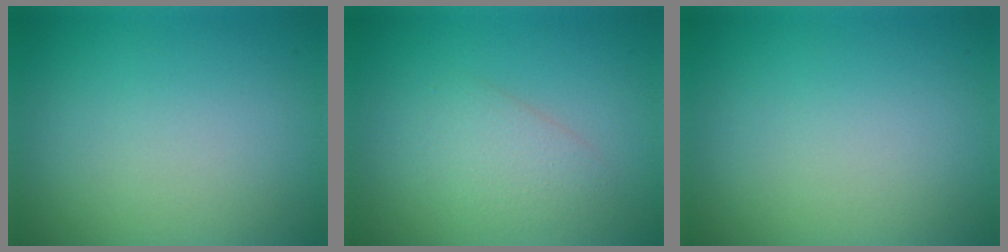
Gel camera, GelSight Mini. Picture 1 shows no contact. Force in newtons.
{"total": 2.2, "press": 2.2, "slide": 0.0}
{"total": 0.0}